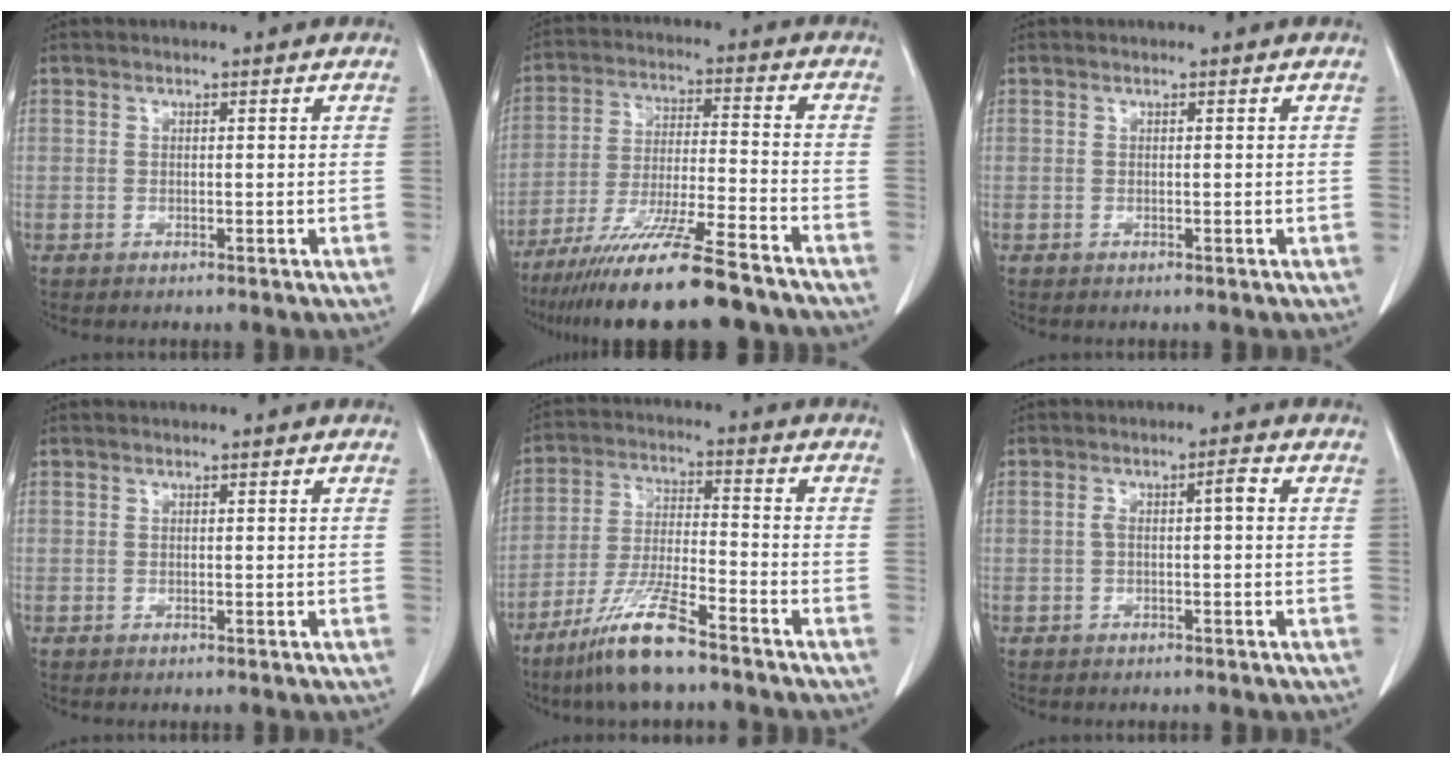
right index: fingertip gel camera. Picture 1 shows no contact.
{"total": 17.1, "force": [-13.7, 0.6, 10.3], "torque": [-0.189, -0.037, -0.230]}
{"total": 0.0}
{"total": 0.0}
{"total": 10.8, "force": [-7.8, 0.8, 7.4], "torque": [-0.152, -0.028, -0.151]}
{"total": 2.8, "force": [0.0, 0.5, 2.8], "torque": [-0.051, 0.013, 0.001]}